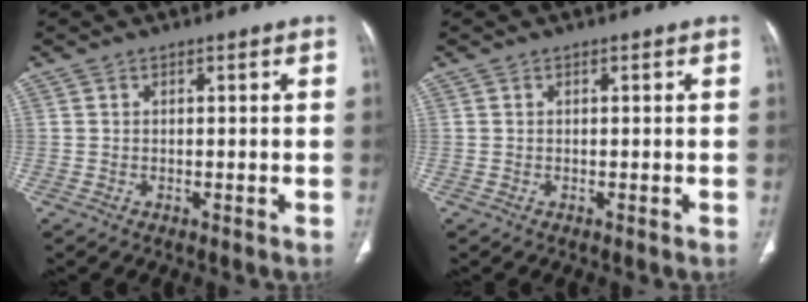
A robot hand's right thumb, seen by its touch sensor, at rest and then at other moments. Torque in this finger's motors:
{"motor_torque": [0.00, 0.00, -0.02, -0.04, 0.02]}